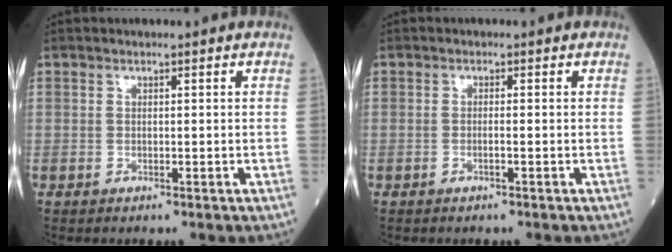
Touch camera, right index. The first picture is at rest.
{"total": 1.0, "force": [-0.4, 0.3, 0.9], "torque": [-0.024, 0.000, -0.007]}